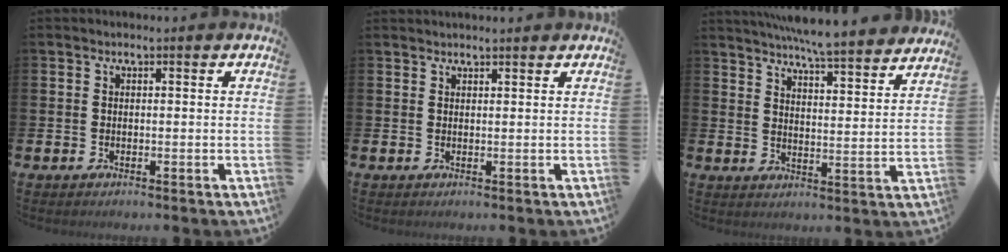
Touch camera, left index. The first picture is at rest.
{"total": 1.1, "force": [1.1, 0.0, 0.0], "torque": [0.007, -0.004, 0.020]}
{"total": 6.9, "force": [6.7, -0.3, 1.6], "torque": [-0.041, -0.052, 0.116]}